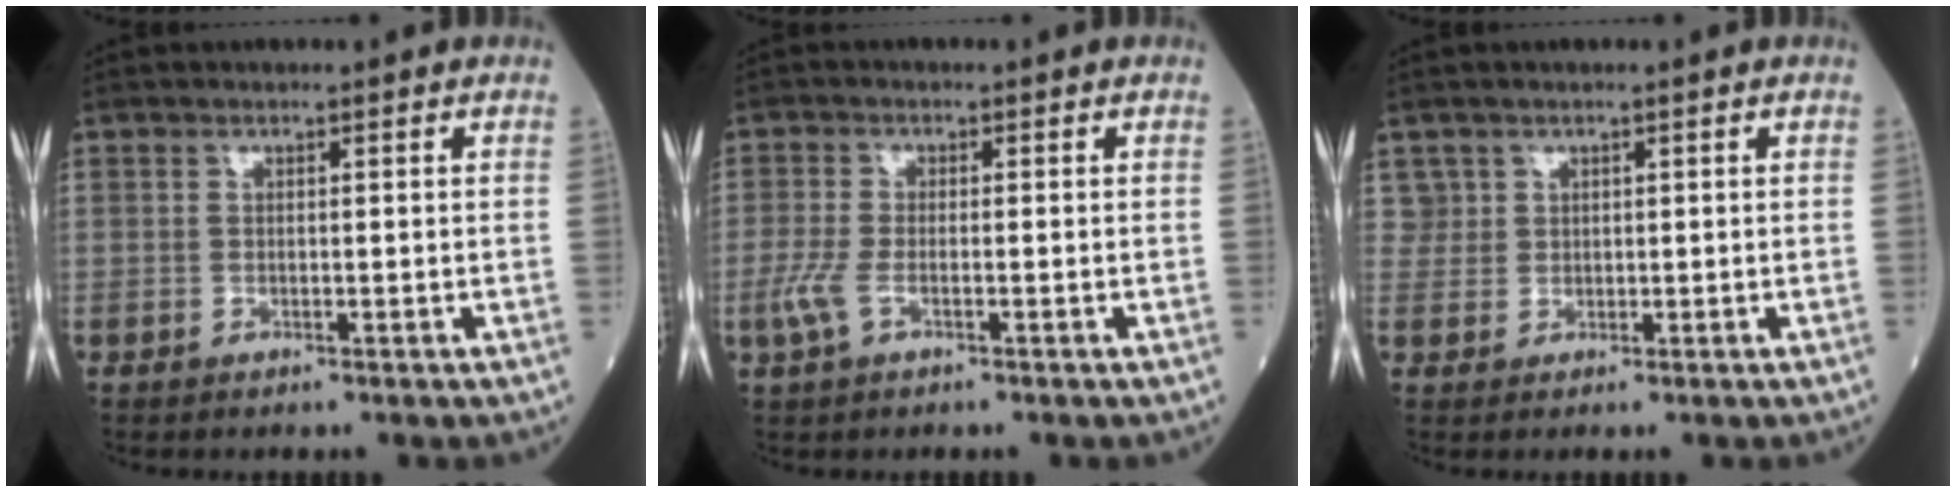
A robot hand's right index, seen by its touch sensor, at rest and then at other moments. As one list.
[{"total": 3.2, "force": [-1.2, 1.1, 2.7], "torque": [-0.081, -0.007, -0.029]}, {"total": 1.5, "force": [0.6, 1.3, -0.4], "torque": [0.018, 0.009, 0.007]}]